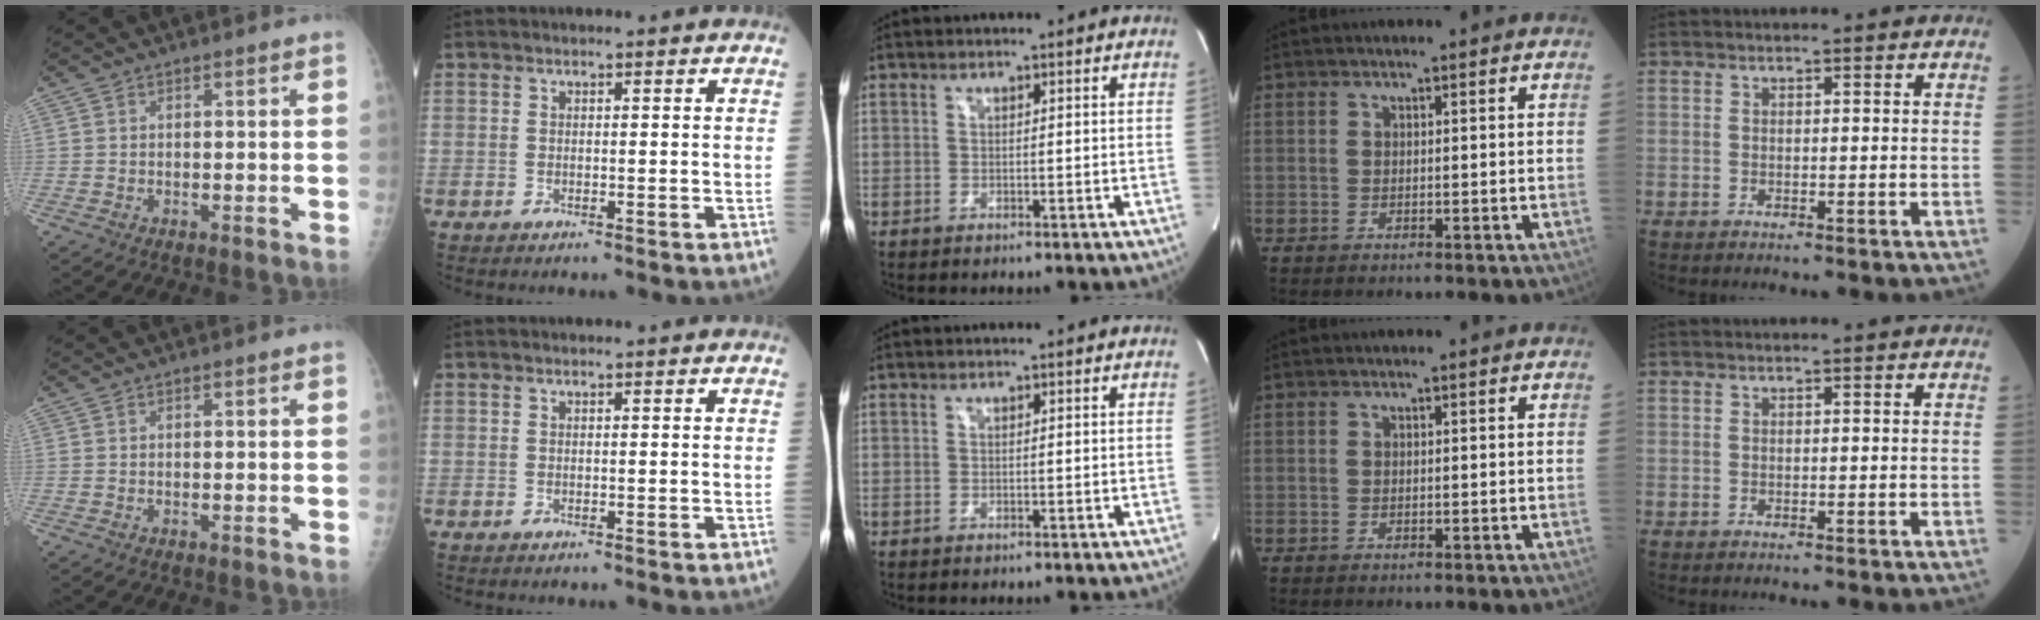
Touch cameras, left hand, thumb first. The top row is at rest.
{}